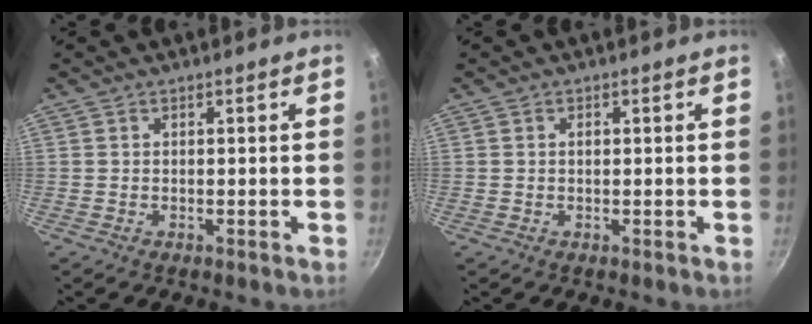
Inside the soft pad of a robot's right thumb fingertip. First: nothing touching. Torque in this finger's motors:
{"motor_torque": [-0.33, 0.53, 0.23, -0.09, 0.00]}